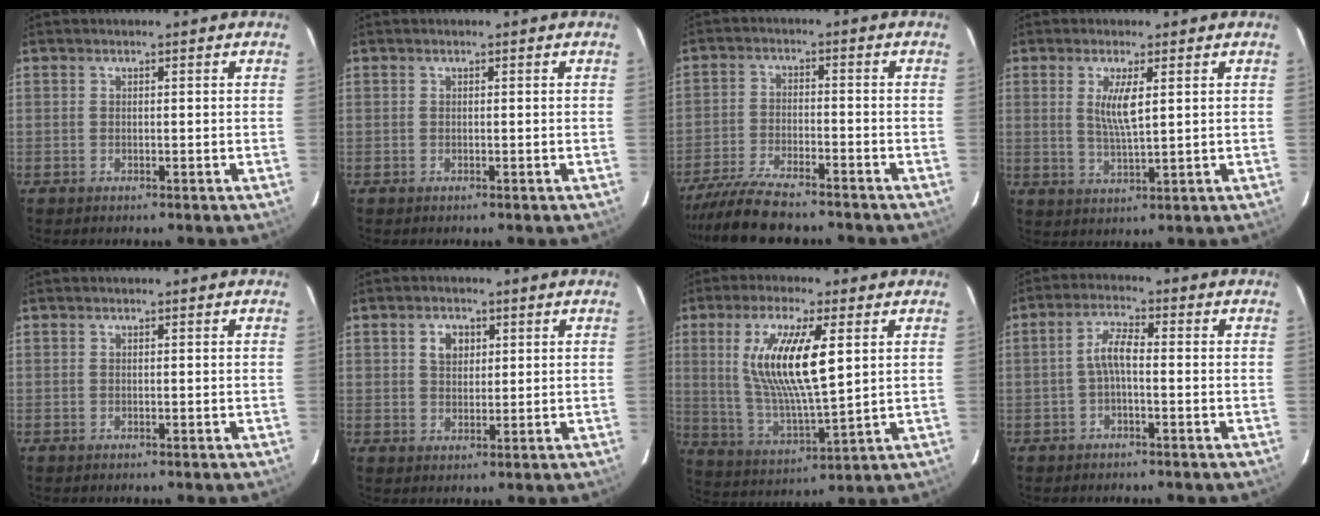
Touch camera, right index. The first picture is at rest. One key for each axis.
{"total": 0.0}
{"total": 12.4, "fx": -11.0, "fy": 2.2, "fz": 5.4, "tx": -0.128, "ty": -0.023, "tz": -0.189}
{"total": 5.2, "fx": 1.4, "fy": 0.8, "fz": 4.9, "tx": -0.095, "ty": -0.007, "tz": 0.029}
{"total": 0.0}
{"total": 3.9, "fx": 1.5, "fy": 2.9, "fz": 2.1, "tx": -0.032, "ty": 0.010, "tz": 0.028}
{"total": 15.4, "fx": 4.2, "fy": 3.7, "fz": 14.3, "tx": -0.276, "ty": -0.004, "tz": 0.089}
{"total": 4.0, "fx": -0.9, "fy": 1.1, "fz": 3.7, "tx": -0.078, "ty": 0.013, "tz": -0.020}